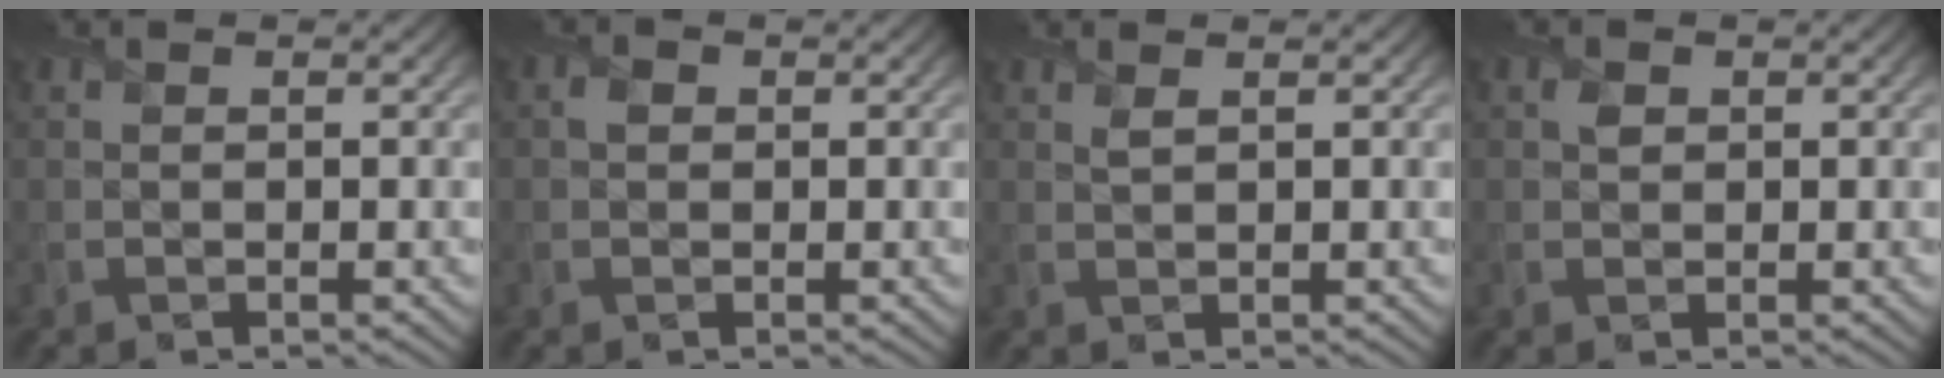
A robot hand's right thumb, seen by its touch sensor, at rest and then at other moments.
{"total": 1.1, "force": [0.0, 1.0, 0.5], "torque": [-0.012, 0.001, -0.004]}
{"total": 0.8, "force": [0.7, 0.2, 0.5], "torque": [-0.015, 0.001, 0.013]}
{"total": 0.9, "force": [0.5, 0.7, 0.4], "torque": [-0.009, 0.002, 0.005]}